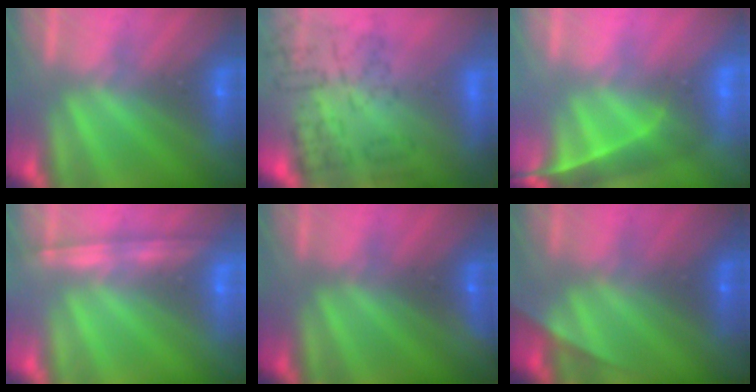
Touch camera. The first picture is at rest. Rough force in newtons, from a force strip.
{"total": 9.3}
{"total": 4.4}
{"total": 1.2}
{"total": 1.6}
{"total": 2.1}